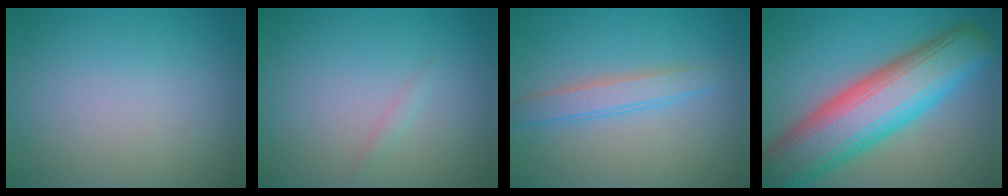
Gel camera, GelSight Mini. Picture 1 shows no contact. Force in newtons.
{"total": 0.6, "press": 0.6, "slide": 0.0}
{"total": 2.5, "press": 2.5, "slide": 0.0}
{"total": 12.1, "press": 12.1, "slide": 0.7}